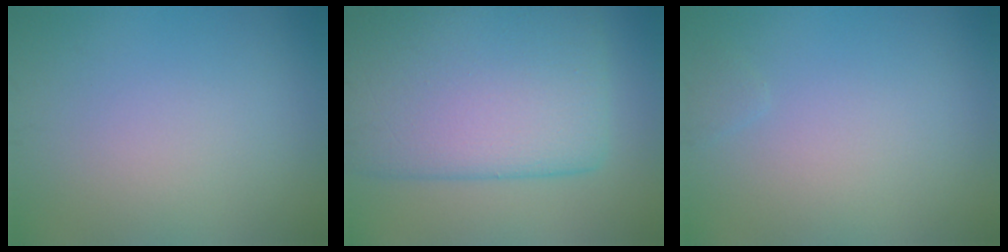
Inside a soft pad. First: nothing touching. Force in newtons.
{"total": 14.8, "press": 14.8, "slide": 0.4}
{"total": 0.6, "press": 0.6, "slide": 0.1}